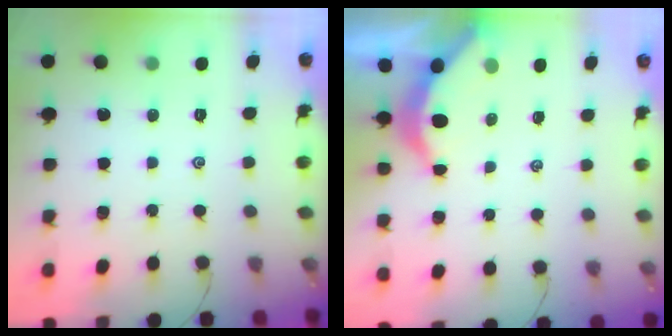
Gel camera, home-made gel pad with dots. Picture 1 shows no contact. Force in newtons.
{"total": 3.8, "press": 3.7, "slide": 0.5}